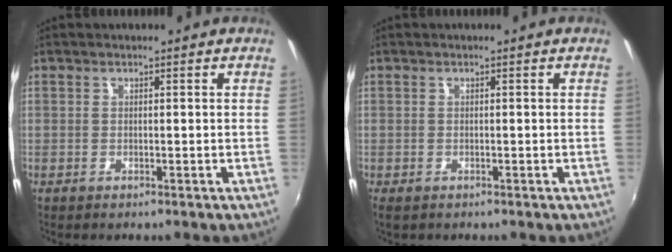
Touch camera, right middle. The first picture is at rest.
{"total": 1.1, "force": [-0.7, 0.6, 0.5], "torque": [-0.012, -0.004, -0.010]}